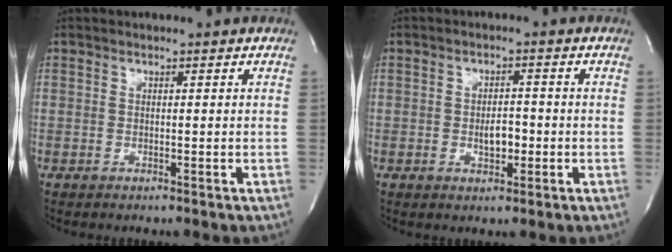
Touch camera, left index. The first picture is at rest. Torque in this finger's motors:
{"motor_torque": [0.06, -0.02, 0.07, 0.01]}